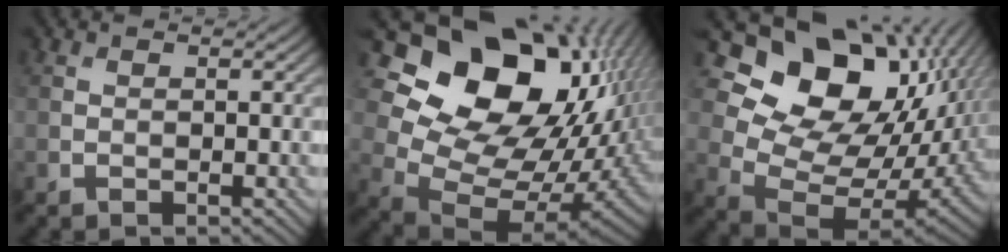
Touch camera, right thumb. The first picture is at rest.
{"total": 19.4, "force": [7.0, 13.7, 11.9], "torque": [-0.204, -0.010, 0.141]}
{"total": 17.2, "force": [6.6, 11.8, 10.7], "torque": [-0.196, 0.006, 0.131]}